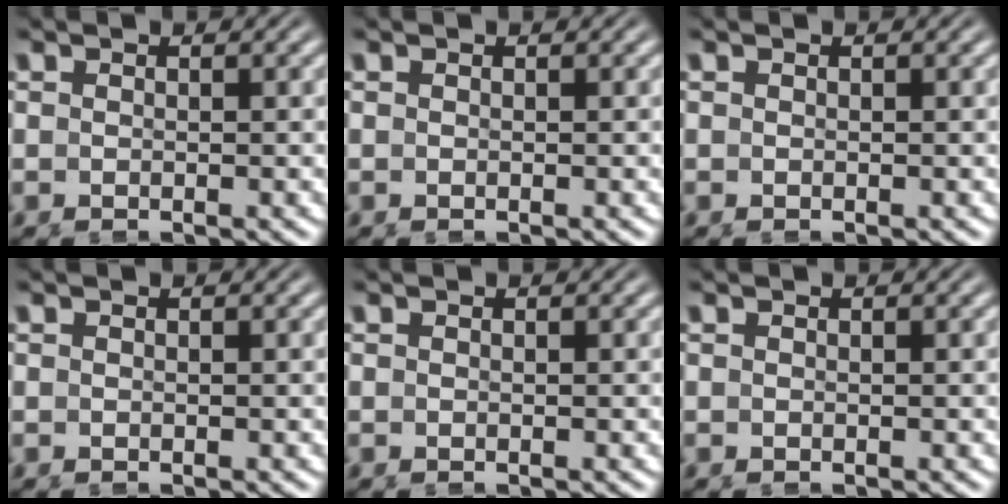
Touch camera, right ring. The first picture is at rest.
{"total": 0.0}
{"total": 0.0}
{"total": 0.0}
{"total": 0.0}
{"total": 0.0}